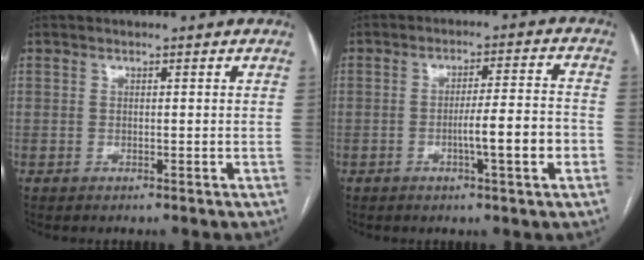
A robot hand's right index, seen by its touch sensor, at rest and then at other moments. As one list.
[{"total": 8.0, "force": [-2.4, 0.1, 7.6], "torque": [-0.116, 0.006, -0.037]}]